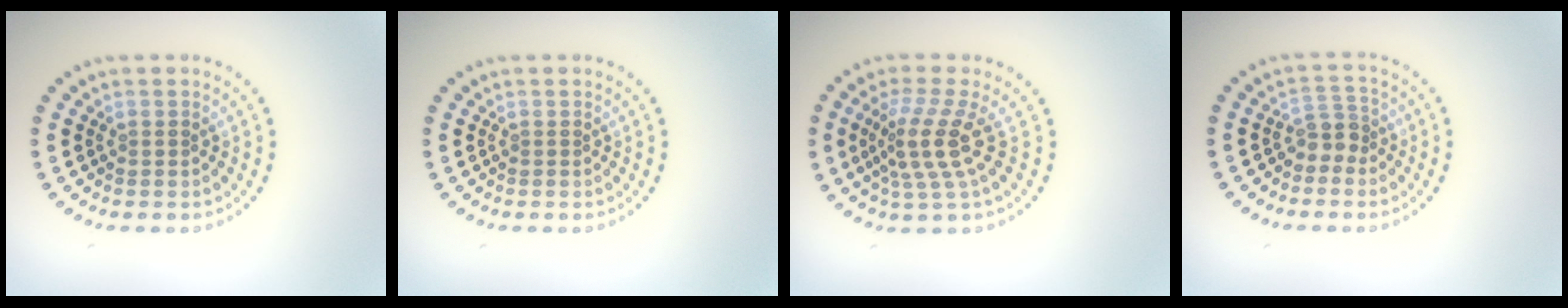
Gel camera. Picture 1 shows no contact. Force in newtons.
{"total": 0.0}
{"total": 3.9, "press": 3.0, "slide": 2.5}
{"total": 2.1, "press": 1.6, "slide": 1.3}